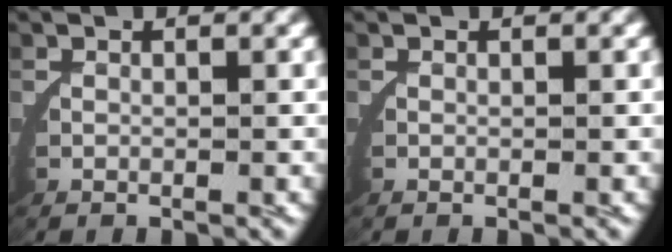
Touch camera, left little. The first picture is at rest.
{"total": 0.0}